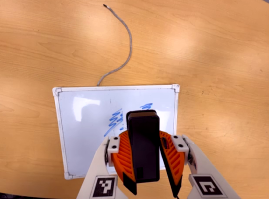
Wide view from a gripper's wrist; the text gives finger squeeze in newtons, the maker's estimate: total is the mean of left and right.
{"total": 10.1, "left": 10.1, "right": 10.2}